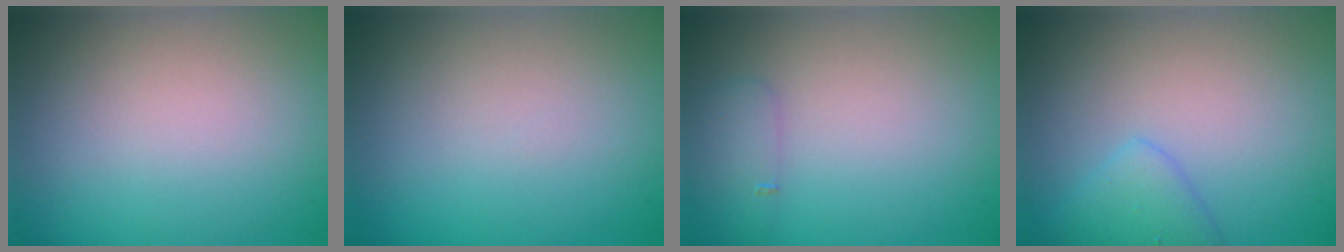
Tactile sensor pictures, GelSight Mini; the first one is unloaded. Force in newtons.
{"total": 0.0}
{"total": 1.4, "press": 1.4, "slide": 0.0}
{"total": 2.3, "press": 2.3, "slide": 0.1}